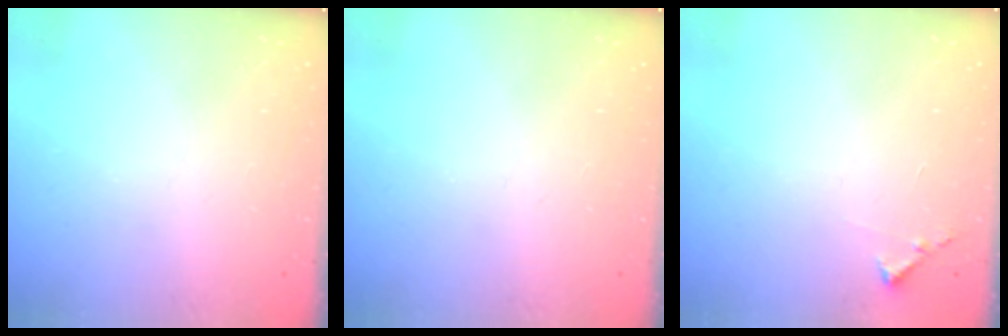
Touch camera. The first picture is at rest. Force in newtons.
{"total": 0.0}
{"total": 5.2, "press": 5.2, "slide": 0.6}